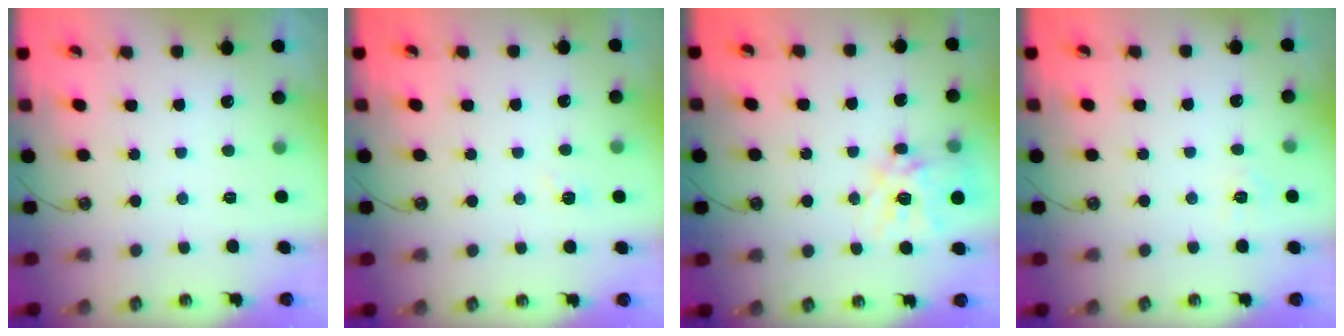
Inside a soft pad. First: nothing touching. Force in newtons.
{"total": 3.3, "press": 3.3, "slide": 0.4}
{"total": 14.8, "press": 14.8, "slide": 1.4}
{"total": 6.4, "press": 6.4, "slide": 0.7}